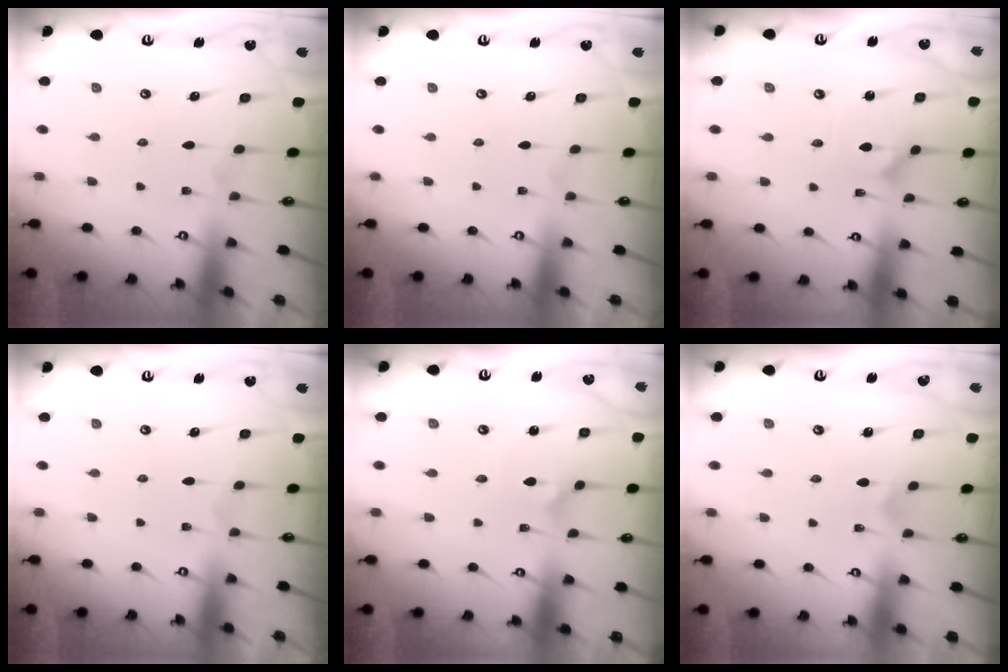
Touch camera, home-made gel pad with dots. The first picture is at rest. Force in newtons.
{"total": 0.0}
{"total": 2.5, "press": 2.5, "slide": 0.3}
{"total": 0.0}
{"total": 1.8, "press": 1.7, "slide": 0.5}
{"total": 2.2, "press": 2.2, "slide": 0.2}